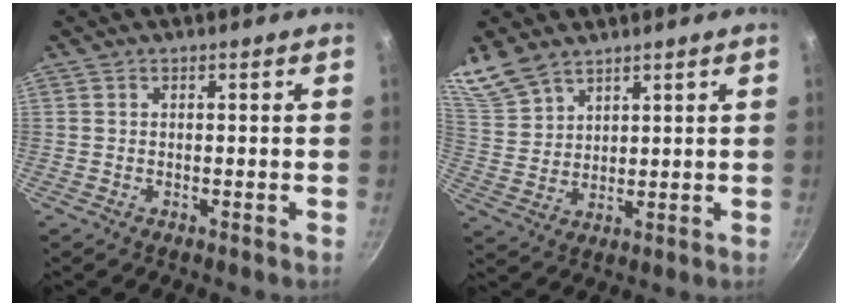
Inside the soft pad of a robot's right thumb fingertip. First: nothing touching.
{"total": 8.8, "force": [7.0, 4.4, 3.1], "torque": [-0.046, -0.021, 0.151]}